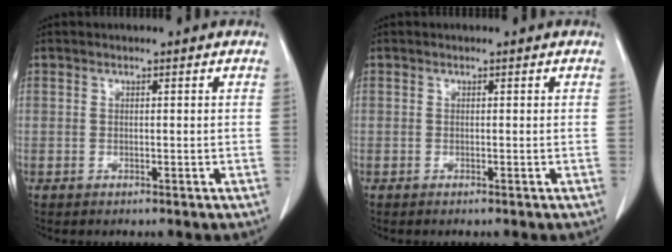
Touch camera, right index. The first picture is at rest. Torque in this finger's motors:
{"motor_torque": [0.09, -0.05, 0.02, 0.02]}